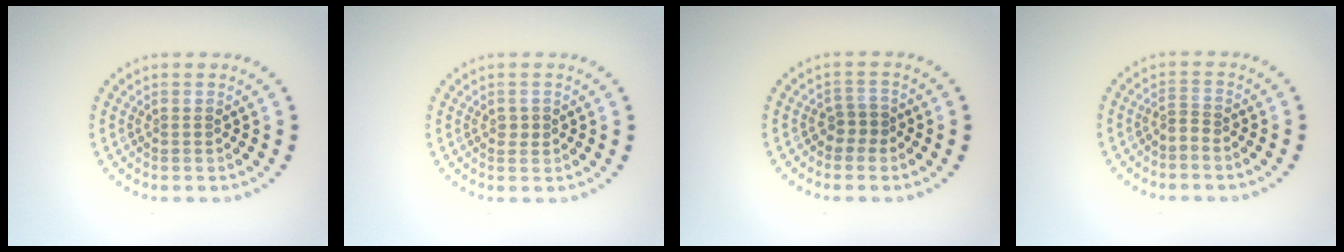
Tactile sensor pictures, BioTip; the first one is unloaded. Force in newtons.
{"total": 0.9, "press": 0.9, "slide": 0.0}
{"total": 1.6, "press": 1.3, "slide": 0.9}
{"total": 1.0, "press": 0.4, "slide": 0.9}